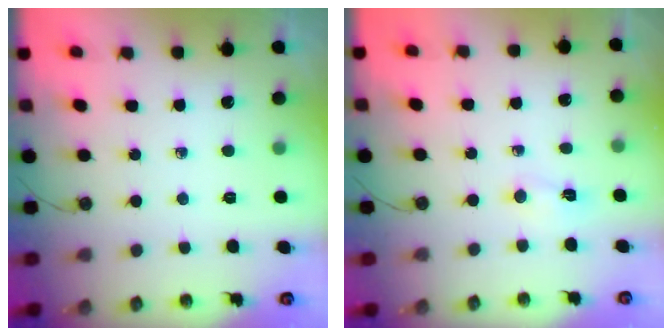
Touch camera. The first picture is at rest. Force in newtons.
{"total": 2.8, "press": 2.7, "slide": 0.7}